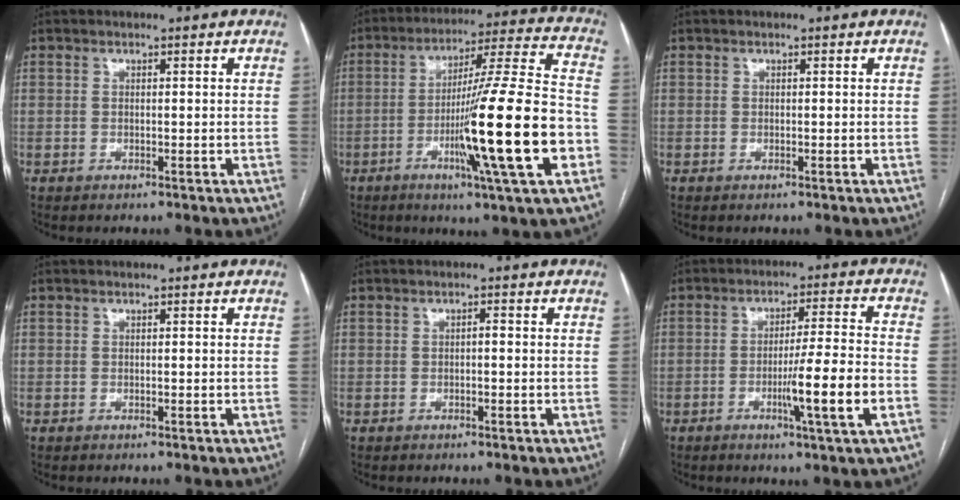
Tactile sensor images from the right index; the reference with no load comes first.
{"total": 21.1, "force": [-6.2, -0.7, 20.2], "torque": [-0.315, -0.013, -0.104]}
{"total": 0.0}
{"total": 0.0}
{"total": 0.7, "force": [-0.1, 0.2, 0.6], "torque": [-0.010, 0.002, -0.003]}
{"total": 9.6, "force": [-3.2, -1.1, 9.0], "torque": [-0.146, -0.010, -0.053]}